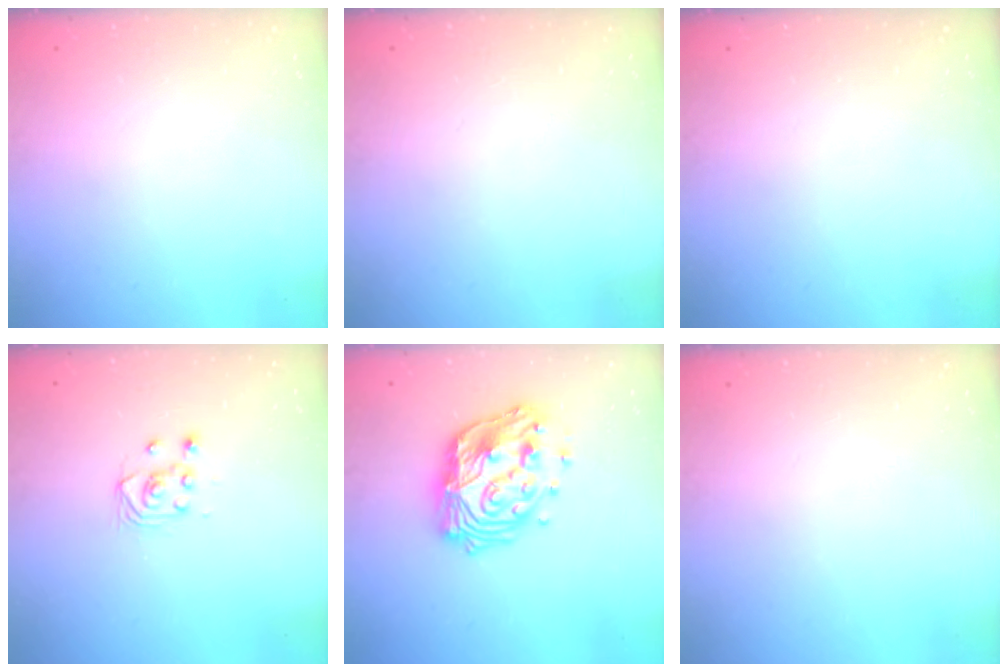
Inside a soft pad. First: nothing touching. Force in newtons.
{"total": 0.0}
{"total": 0.0}
{"total": 2.9, "press": 2.6, "slide": 1.3}
{"total": 15.9, "press": 15.9, "slide": 1.1}
{"total": 0.0}